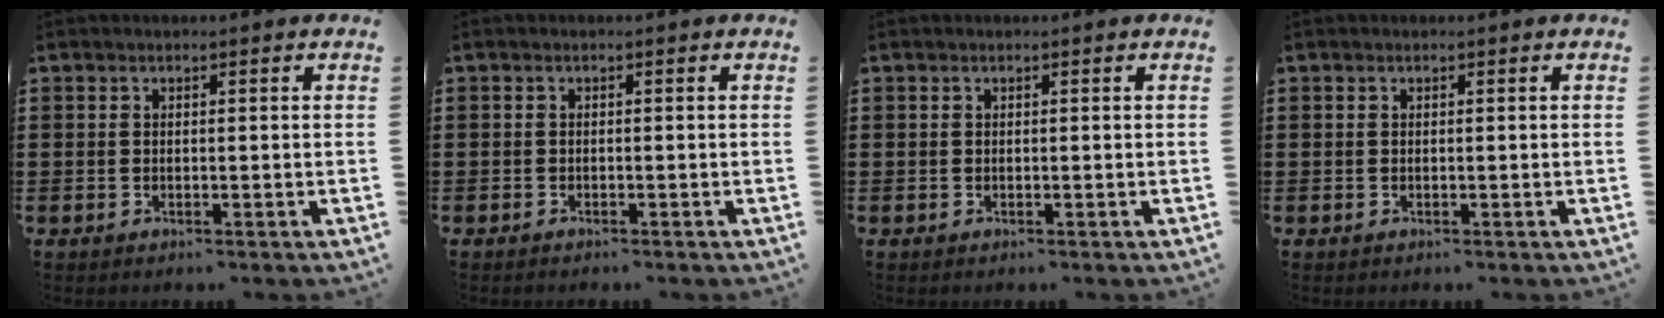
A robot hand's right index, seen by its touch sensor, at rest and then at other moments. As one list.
[{"total": 0.8, "force": [-0.8, -0.1, 0.0], "torque": [0.000, -0.003, -0.016]}, {"total": 0.0}, {"total": 0.0}]